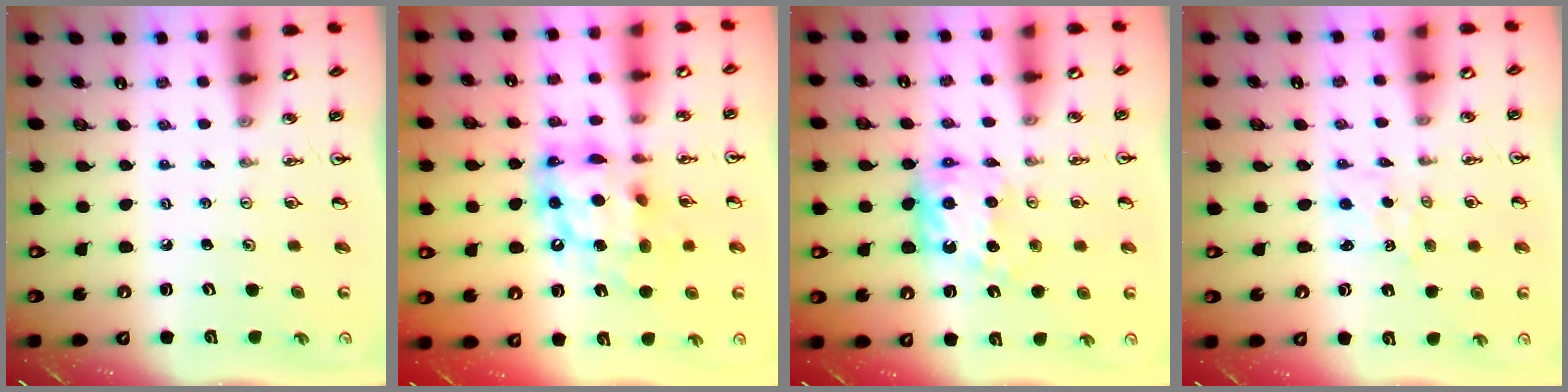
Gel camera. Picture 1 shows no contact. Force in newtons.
{"total": 15.1, "press": 15.1, "slide": 1.3}
{"total": 10.1, "press": 10.1, "slide": 0.5}
{"total": 0.9, "press": 0.7, "slide": 0.6}